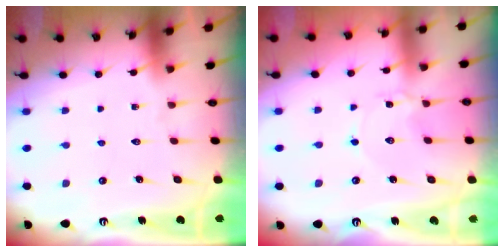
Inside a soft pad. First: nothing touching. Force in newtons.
{"total": 0.8, "press": 0.8, "slide": 0.1}